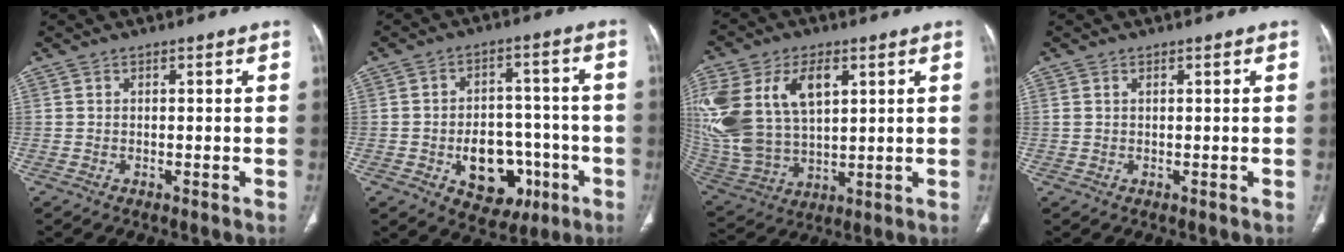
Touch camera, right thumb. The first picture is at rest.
{"total": 13.2, "force": [-4.4, 9.3, 8.3], "torque": [-0.076, 0.036, -0.047]}
{"total": 23.7, "force": [7.4, 14.5, 17.2], "torque": [-0.390, 0.003, 0.156]}
{"total": 0.9, "force": [0.3, 0.6, 0.6], "torque": [-0.018, 0.009, 0.012]}